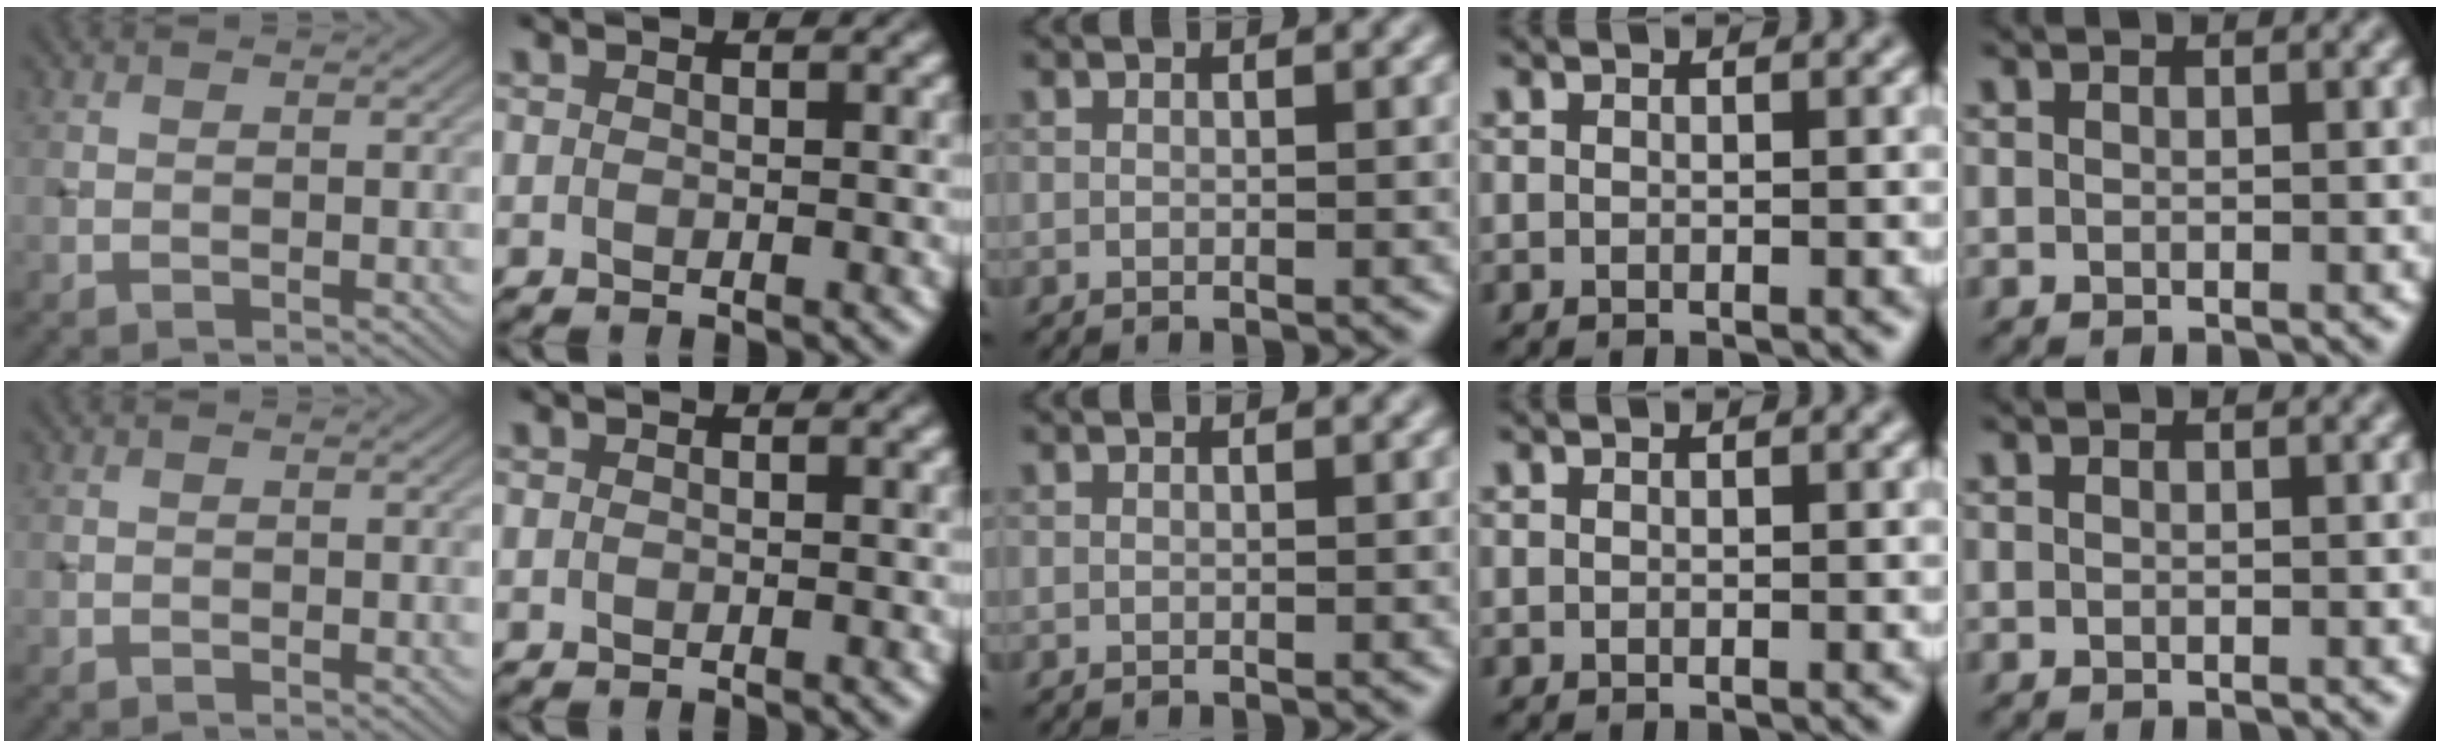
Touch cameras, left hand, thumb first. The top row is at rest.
{}